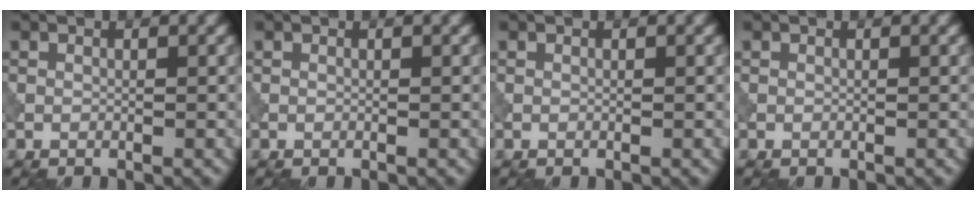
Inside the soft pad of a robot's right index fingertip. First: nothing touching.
{"total": 0.0}
{"total": 0.0}
{"total": 0.0}